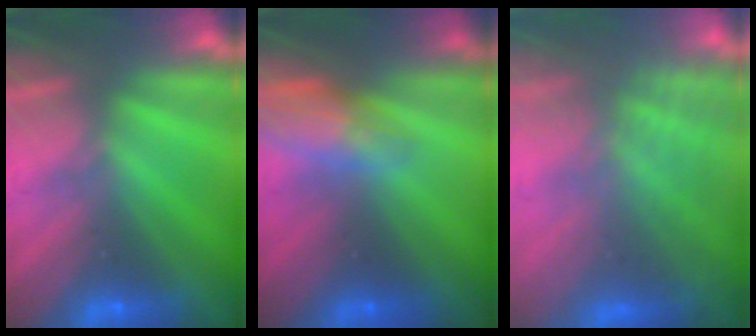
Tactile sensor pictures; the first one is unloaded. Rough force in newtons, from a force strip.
{"total": 2.7}
{"total": 7.7}